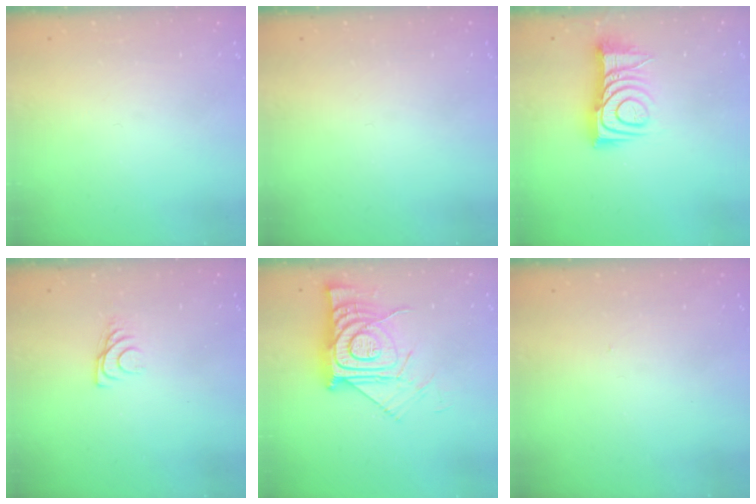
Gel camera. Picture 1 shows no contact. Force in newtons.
{"total": 0.0}
{"total": 10.8, "press": 10.8, "slide": 0.3}
{"total": 6.8, "press": 6.8, "slide": 0.6}
{"total": 14.2, "press": 14.2, "slide": 1.1}
{"total": 3.1, "press": 3.1, "slide": 0.5}